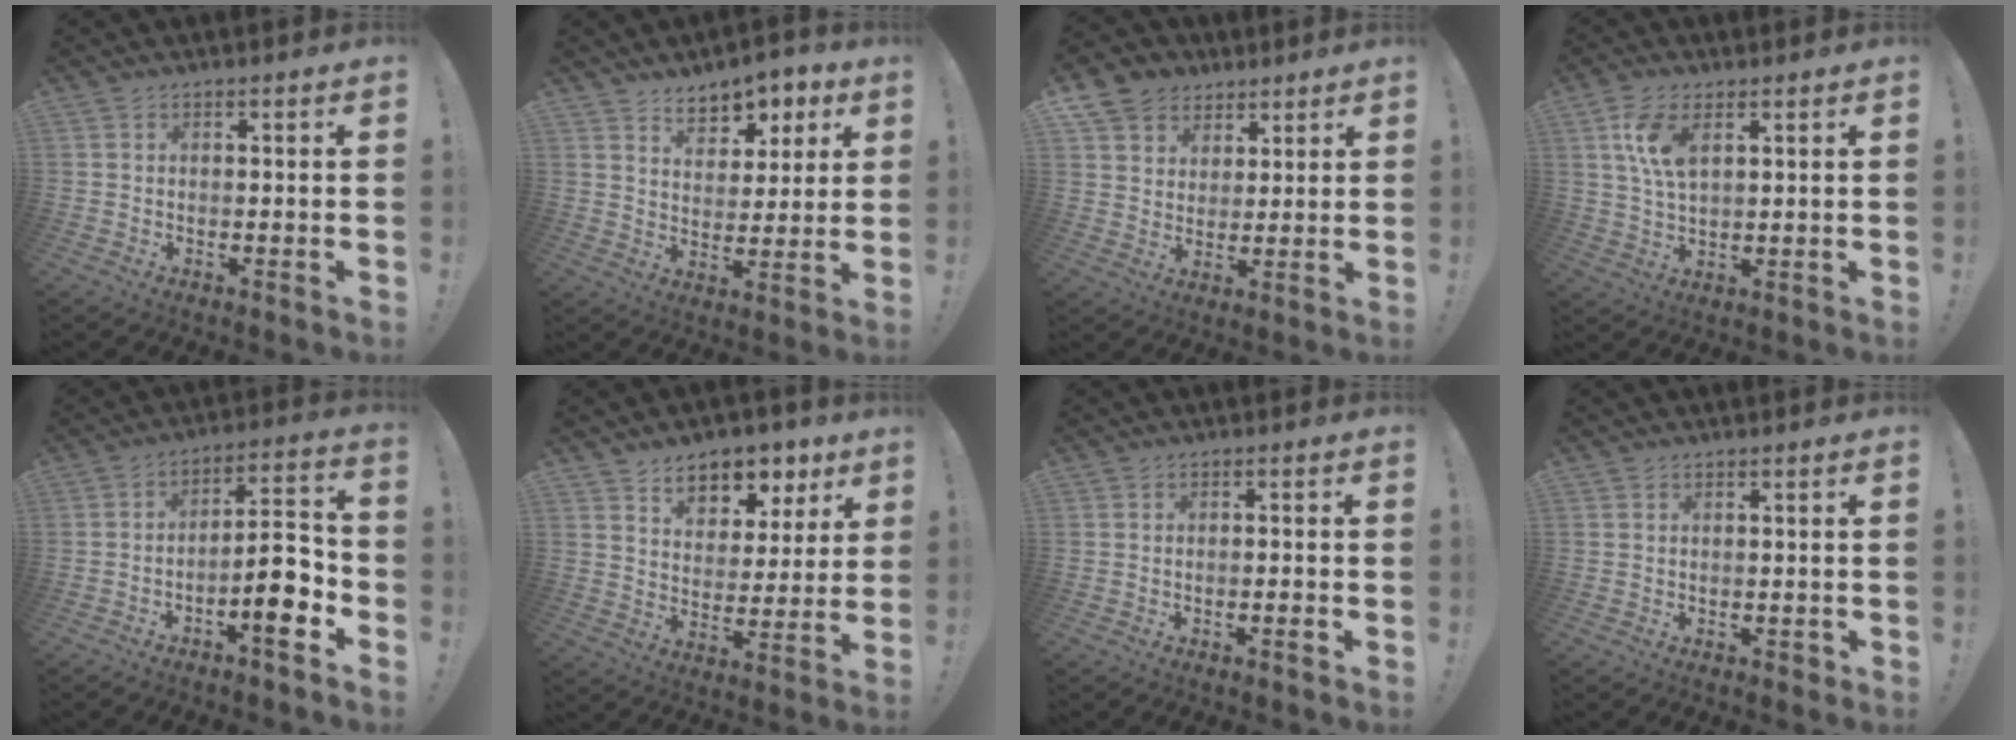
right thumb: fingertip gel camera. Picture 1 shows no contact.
{"total": 7.9, "force": [5.6, 4.9, 2.6], "torque": [-0.032, -0.041, 0.105]}
{"total": 7.4, "force": [3.2, 6.5, 1.2], "torque": [-0.014, -0.019, 0.066]}
{"total": 8.6, "force": [3.5, 4.2, 6.7], "torque": [-0.139, -0.004, 0.062]}
{"total": 11.5, "force": [-5.0, 3.4, 9.8], "torque": [-0.148, 0.024, -0.085]}
{"total": 9.1, "force": [6.5, 5.7, 2.9], "torque": [-0.036, -0.051, 0.121]}
{"total": 2.1, "force": [-1.0, 0.2, 1.8], "torque": [-0.033, 0.004, -0.015]}
{"total": 1.2, "force": [-0.1, 0.8, 0.8], "torque": [-0.010, 0.002, -0.002]}